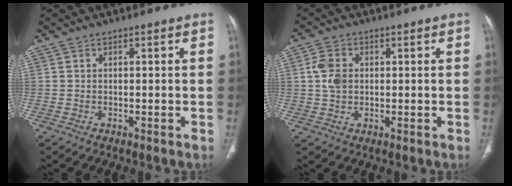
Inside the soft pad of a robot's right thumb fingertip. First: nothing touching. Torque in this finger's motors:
{"motor_torque": [0.47, 0.34, 0.77, 0.21, 0.00]}